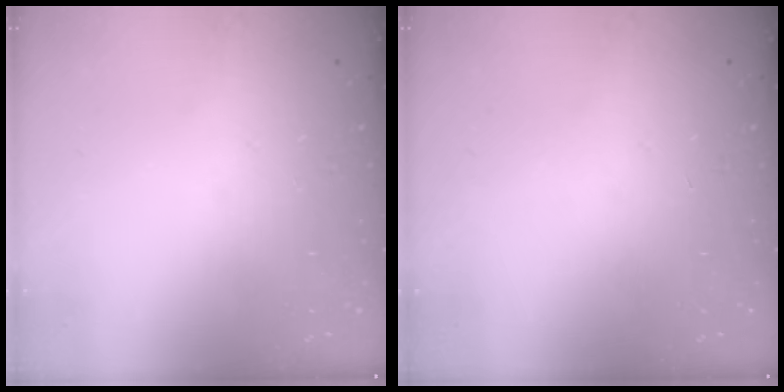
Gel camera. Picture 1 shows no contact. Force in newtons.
{"total": 0.0}